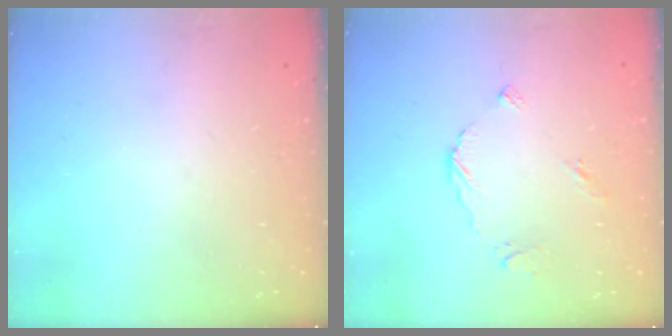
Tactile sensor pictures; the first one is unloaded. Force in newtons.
{"total": 5.2, "press": 5.2, "slide": 0.1}